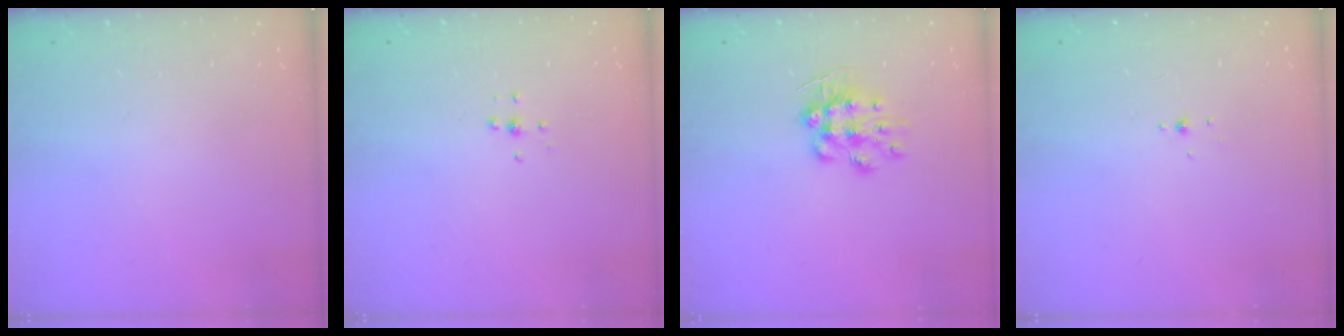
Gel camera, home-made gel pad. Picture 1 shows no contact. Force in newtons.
{"total": 3.2, "press": 3.2, "slide": 0.2}
{"total": 9.3, "press": 9.3, "slide": 0.7}
{"total": 3.2, "press": 3.1, "slide": 0.8}